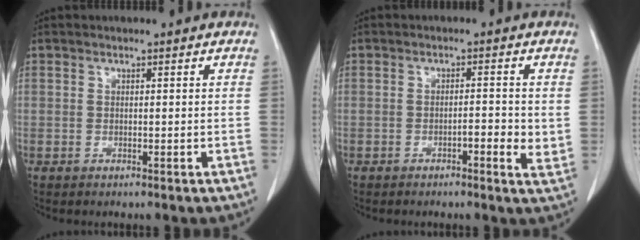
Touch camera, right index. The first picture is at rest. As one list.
[{"total": 3.6, "force": [-0.6, 0.9, 3.4], "torque": [-0.047, 0.000, -0.008]}]